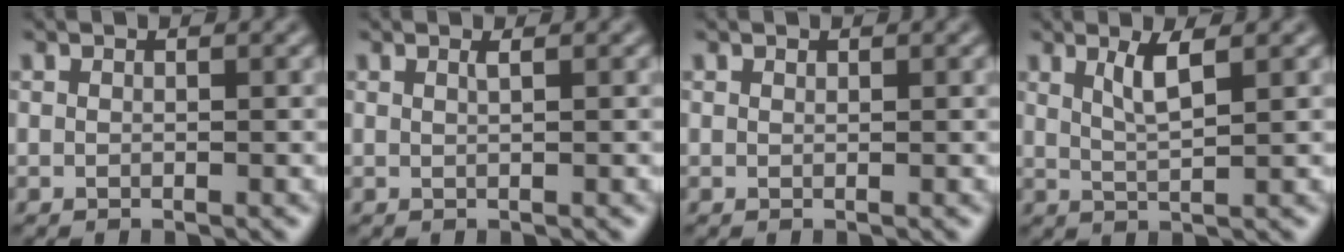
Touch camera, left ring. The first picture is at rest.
{"total": 0.8, "force": [0.4, 0.2, 0.7], "torque": [-0.005, 0.001, 0.005]}
{"total": 0.0}
{"total": 2.7, "force": [1.3, 0.5, 2.3], "torque": [-0.040, -0.003, 0.026]}